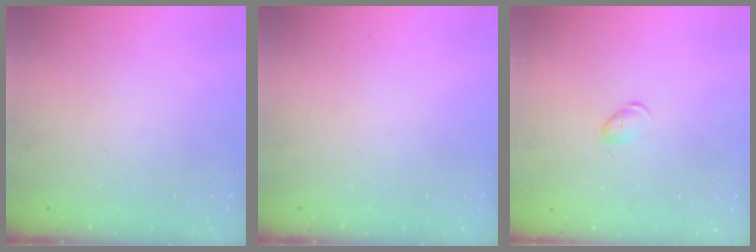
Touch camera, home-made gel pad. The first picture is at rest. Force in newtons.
{"total": 0.0}
{"total": 4.1, "press": 4.0, "slide": 0.8}